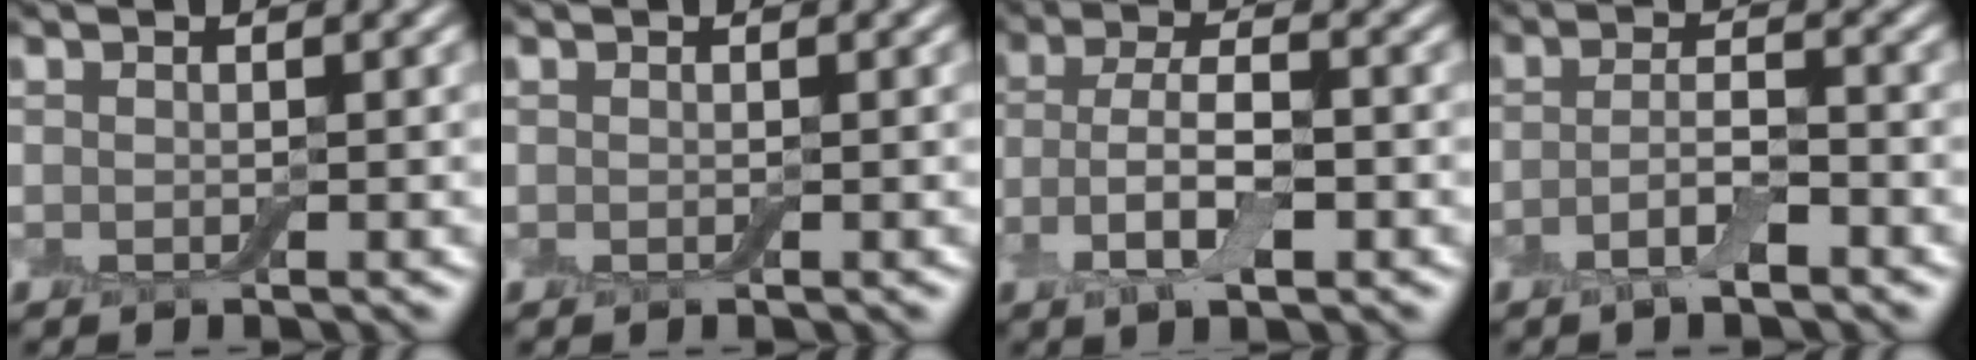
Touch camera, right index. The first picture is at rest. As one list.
[{"total": 0.0}, {"total": 4.9, "force": [-1.5, 2.1, 4.2], "torque": [-0.087, -0.001, -0.029]}, {"total": 2.7, "force": [-1.4, 0.7, 2.2], "torque": [-0.043, 0.005, -0.032]}]